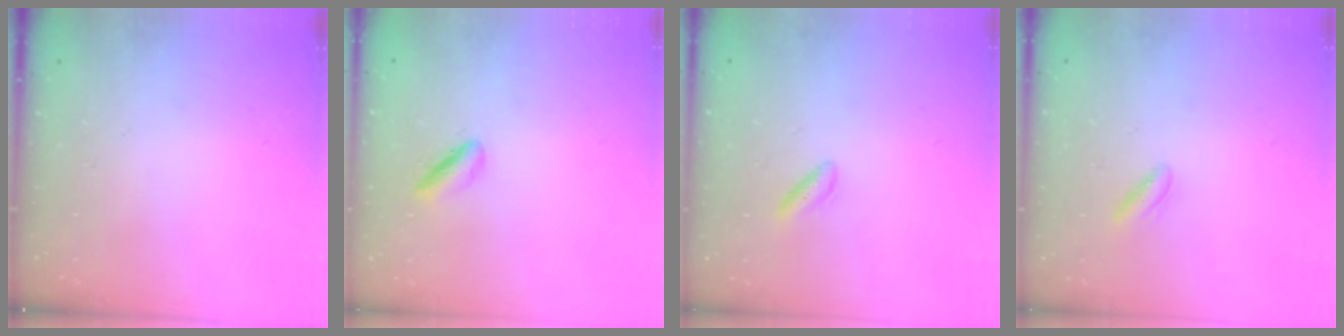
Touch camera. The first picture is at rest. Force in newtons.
{"total": 1.9, "press": 1.8, "slide": 0.4}
{"total": 2.5, "press": 2.1, "slide": 1.2}
{"total": 2.8, "press": 2.8, "slide": 0.5}